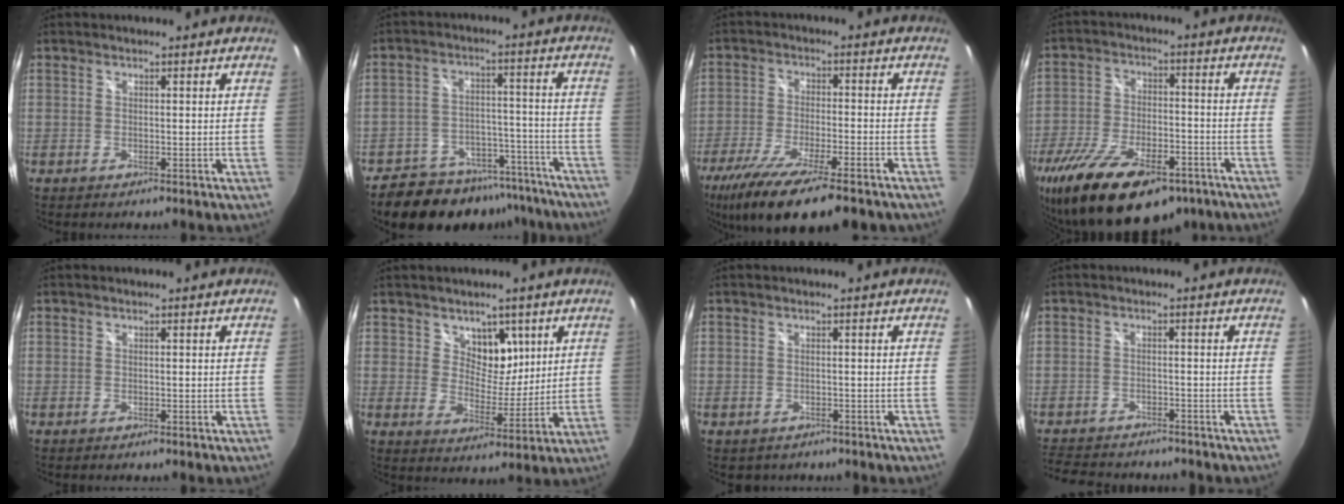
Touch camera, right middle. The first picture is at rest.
{"total": 17.2, "force": [-13.8, 8.3, 6.0], "torque": [-0.124, 0.029, -0.175]}
{"total": 17.5, "force": [-13.0, 3.5, 11.2], "torque": [-0.225, -0.059, -0.217]}
{"total": 23.1, "force": [-15.1, 10.2, 14.1], "torque": [-0.286, -0.038, -0.237]}
{"total": 0.0}
{"total": 6.7, "force": [3.7, 4.6, 3.3], "torque": [-0.040, -0.010, 0.062]}
{"total": 1.5, "force": [-0.8, 1.2, 0.4], "torque": [-0.012, -0.005, -0.008]}
{"total": 7.3, "force": [-6.6, 2.3, 2.1], "torque": [-0.062, -0.007, -0.104]}